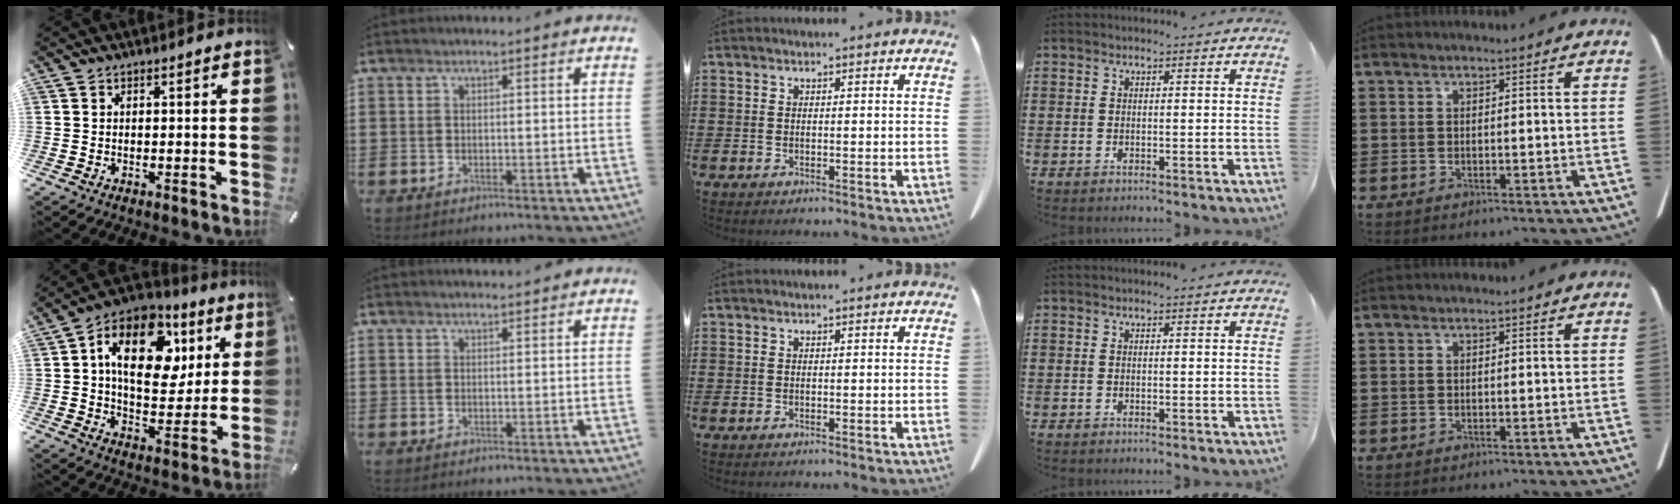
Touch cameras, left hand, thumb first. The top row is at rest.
{"thumb": {"total": 18.9, "force": [6.8, 12.1, 12.9], "torque": [-0.209, -0.016, 0.116]}, "index": {"total": 1.0, "force": [1.0, 0.0, 0.1], "torque": [-0.004, -0.002, 0.019]}}